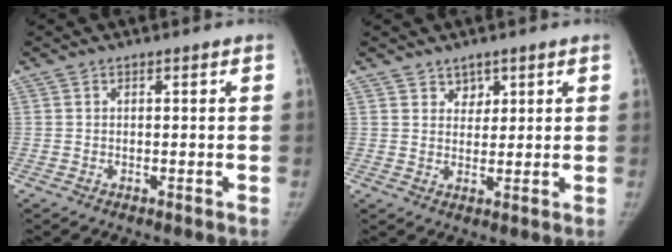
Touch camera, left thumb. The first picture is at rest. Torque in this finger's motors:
{"motor_torque": [-0.38, -0.09, 0.00, 0.05, -0.05]}